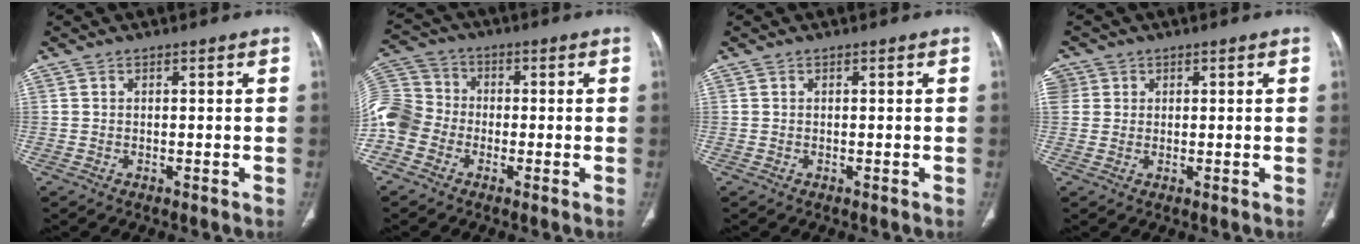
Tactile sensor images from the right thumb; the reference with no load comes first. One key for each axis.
{"total": 11.4, "fx": -3.1, "fy": 9.4, "fz": 5.5, "tx": -0.119, "ty": 0.034, "tz": -0.072}
{"total": 0.0}
{"total": 5.7, "fx": 1.7, "fy": 5.2, "fz": 1.7, "tx": -0.042, "ty": 0.014, "tz": 0.038}